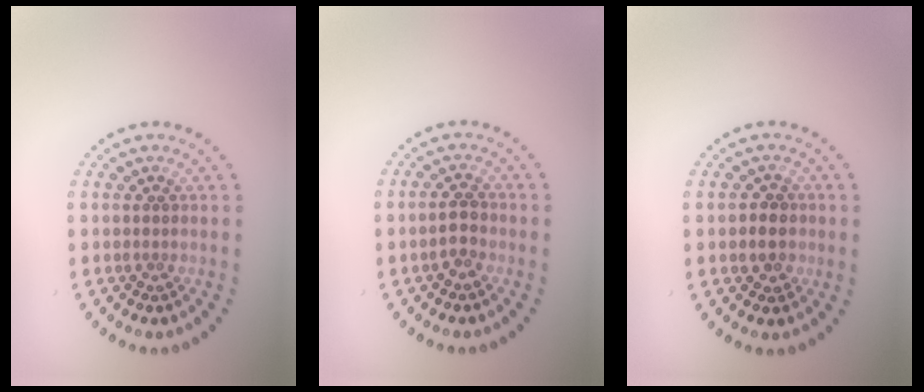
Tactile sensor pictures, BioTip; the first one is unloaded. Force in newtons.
{"total": 1.9, "press": 1.8, "slide": 0.5}
{"total": 2.0, "press": 1.9, "slide": 0.6}